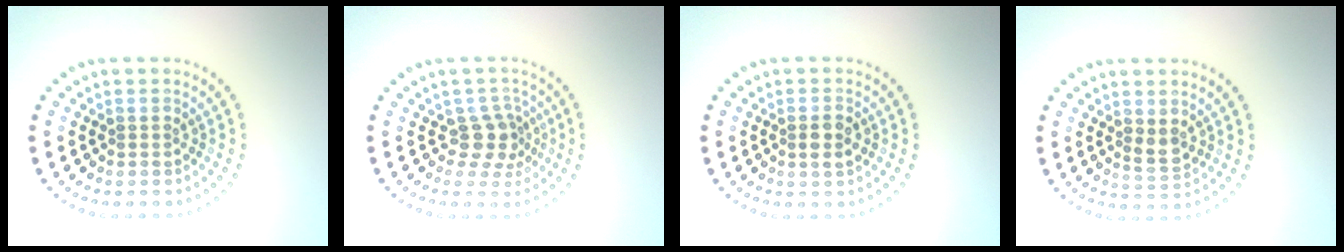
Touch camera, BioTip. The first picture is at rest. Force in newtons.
{"total": 2.7, "press": 2.0, "slide": 1.8}
{"total": 1.7, "press": 1.7, "slide": 0.3}
{"total": 1.6, "press": 1.5, "slide": 0.5}